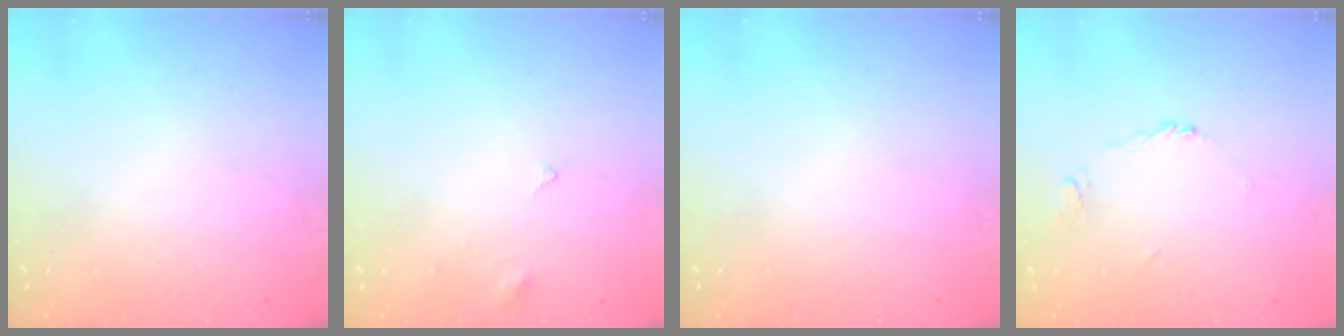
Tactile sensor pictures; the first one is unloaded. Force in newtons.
{"total": 2.8, "press": 2.8, "slide": 0.5}
{"total": 0.0}
{"total": 3.3, "press": 3.2, "slide": 0.8}